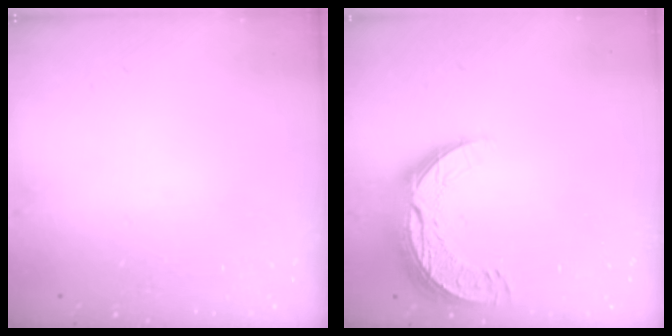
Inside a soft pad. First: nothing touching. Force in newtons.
{"total": 10.7, "press": 10.7, "slide": 0.7}